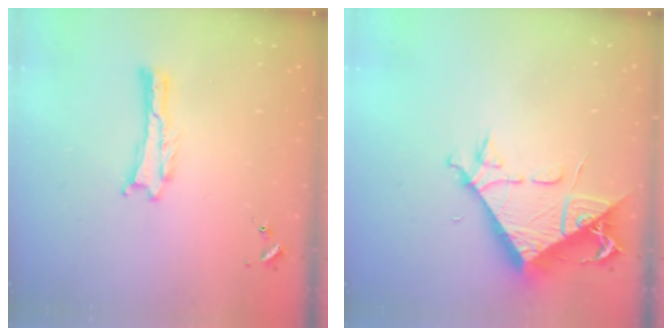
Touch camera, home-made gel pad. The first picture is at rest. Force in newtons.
{"total": 9.8, "press": 9.7, "slide": 0.9}